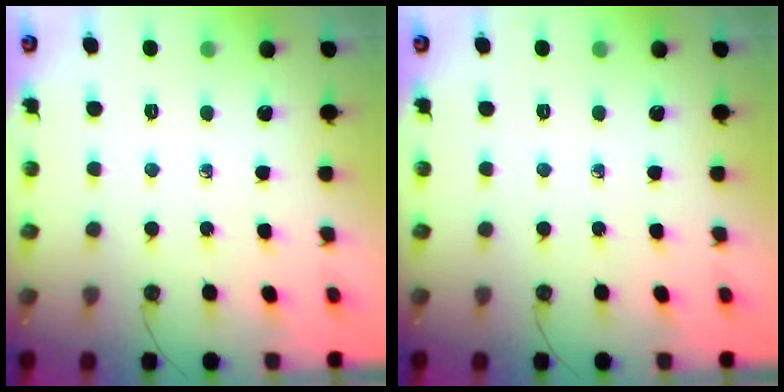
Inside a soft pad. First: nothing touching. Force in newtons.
{"total": 0.0}